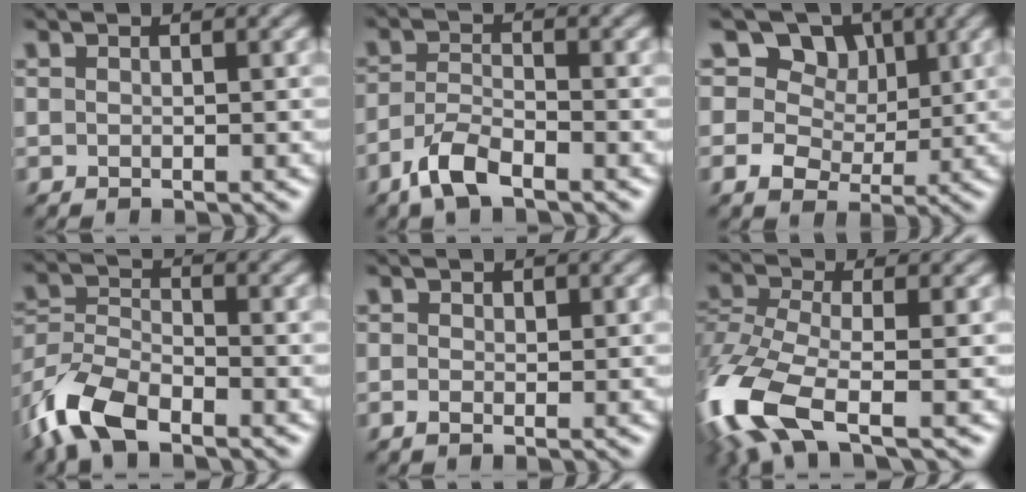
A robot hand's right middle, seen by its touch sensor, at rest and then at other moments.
{"total": 3.9, "force": [-2.9, 1.3, 2.2], "torque": [-0.052, -0.001, -0.064]}
{"total": 10.0, "force": [4.0, 7.6, 5.1], "torque": [-0.067, 0.023, 0.047]}
{"total": 7.8, "force": [-5.4, 3.5, 4.5], "torque": [-0.101, -0.002, -0.117]}
{"total": 0.8, "force": [0.1, 0.6, 0.5], "torque": [-0.011, 0.002, 0.001]}
{"total": 10.3, "force": [-5.1, 4.2, 7.8], "torque": [-0.195, -0.010, -0.108]}